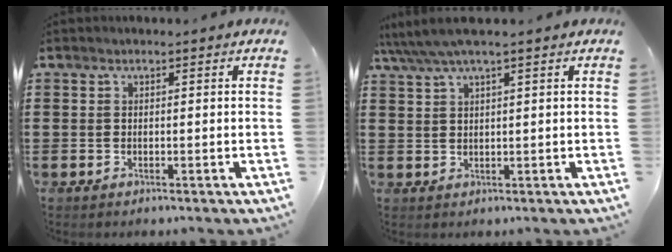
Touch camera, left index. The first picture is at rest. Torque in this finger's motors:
{"motor_torque": [1.10, -1.04, 0.48, 0.14]}